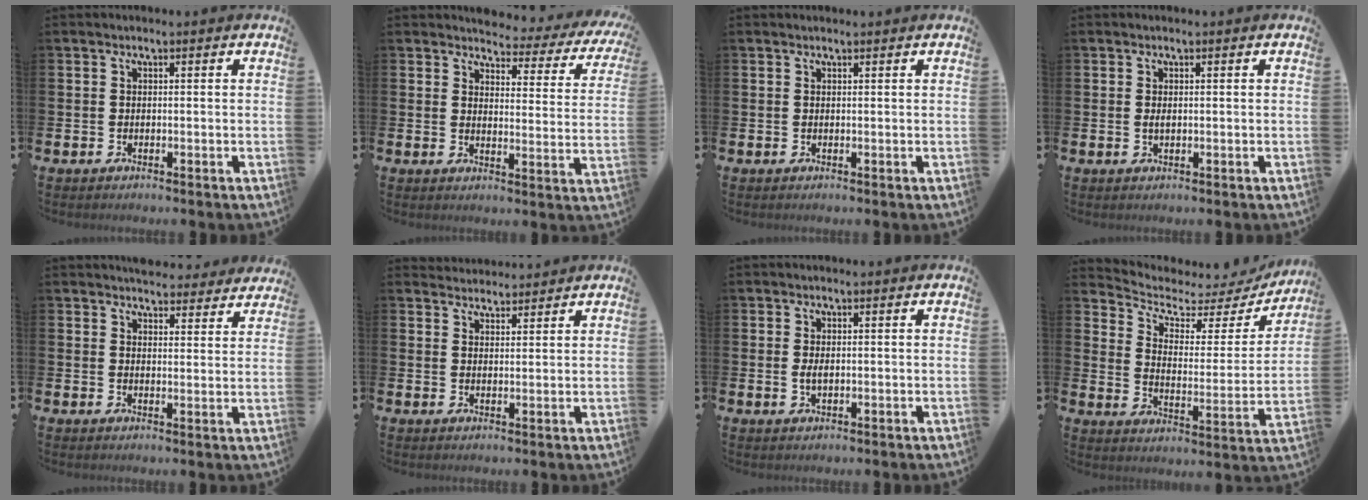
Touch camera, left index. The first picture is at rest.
{"total": 3.3, "force": [3.0, 1.2, 0.7], "torque": [-0.022, -0.031, 0.043]}
{"total": 0.5, "force": [0.5, 0.1, 0.1], "torque": [0.014, -0.006, 0.006]}
{"total": 0.8, "force": [0.1, 0.4, 0.7], "torque": [-0.014, 0.003, 0.001]}
{"total": 4.9, "force": [4.8, 0.9, 0.0], "torque": [0.002, -0.032, 0.087]}
{"total": 3.2, "force": [3.1, 0.7, -0.3], "torque": [0.005, -0.017, 0.057]}
{"total": 1.4, "force": [0.1, 0.7, 1.2], "torque": [-0.023, 0.004, 0.000]}
{"total": 4.6, "force": [3.8, 2.1, 1.4], "torque": [-0.043, -0.038, 0.052]}